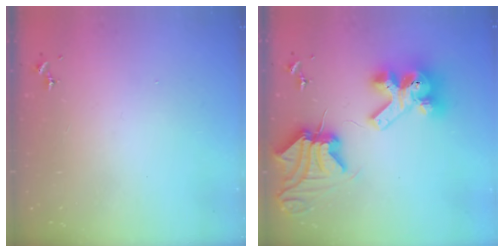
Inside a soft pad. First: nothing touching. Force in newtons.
{"total": 15.9, "press": 15.8, "slide": 1.7}